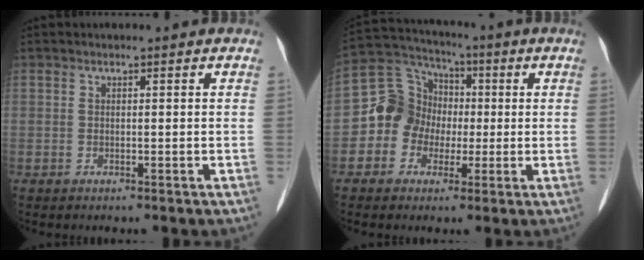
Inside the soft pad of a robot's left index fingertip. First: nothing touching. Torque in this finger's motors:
{"motor_torque": [0.15, 0.11, 0.25, 0.02]}